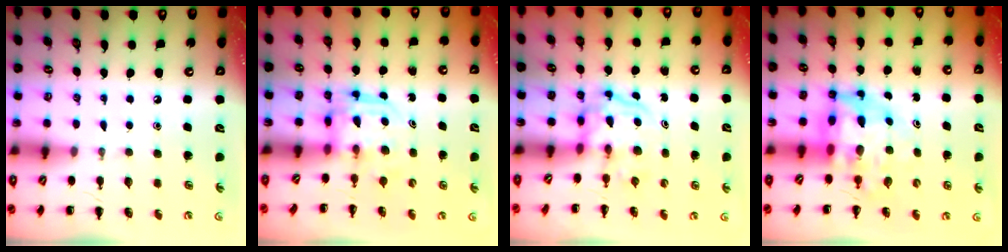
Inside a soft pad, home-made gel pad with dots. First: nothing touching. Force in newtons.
{"total": 3.1, "press": 3.1, "slide": 0.2}
{"total": 3.8, "press": 3.8, "slide": 0.5}
{"total": 8.2, "press": 7.8, "slide": 2.4}